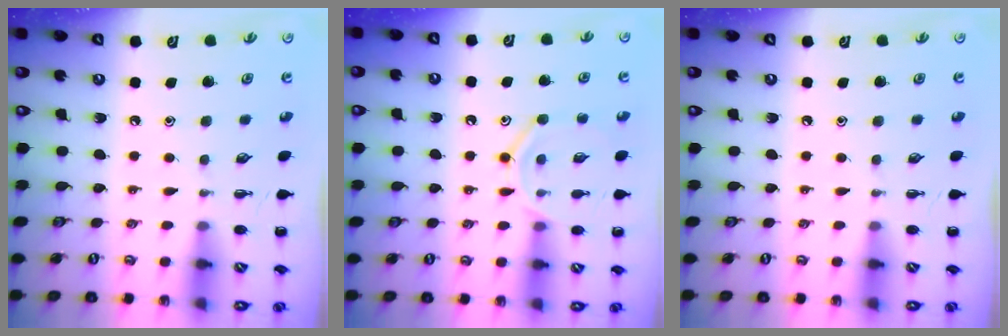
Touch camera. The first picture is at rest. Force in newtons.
{"total": 10.0, "press": 9.9, "slide": 1.1}
{"total": 0.0}